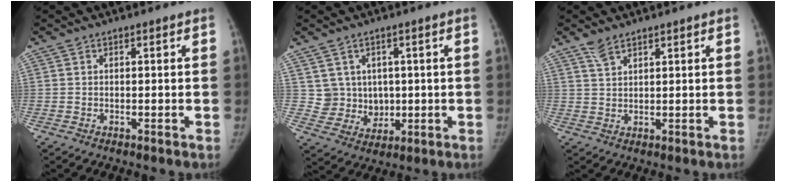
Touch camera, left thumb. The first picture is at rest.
{"total": 6.8, "force": [1.5, 6.3, 2.0], "torque": [0.001, -0.007, 0.039]}
{"total": 2.9, "force": [2.2, 1.1, 1.4], "torque": [-0.027, -0.002, 0.049]}